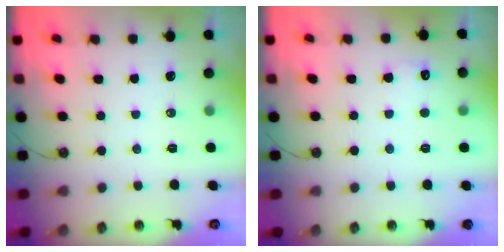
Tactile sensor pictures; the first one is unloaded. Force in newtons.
{"total": 3.9, "press": 3.7, "slide": 1.0}